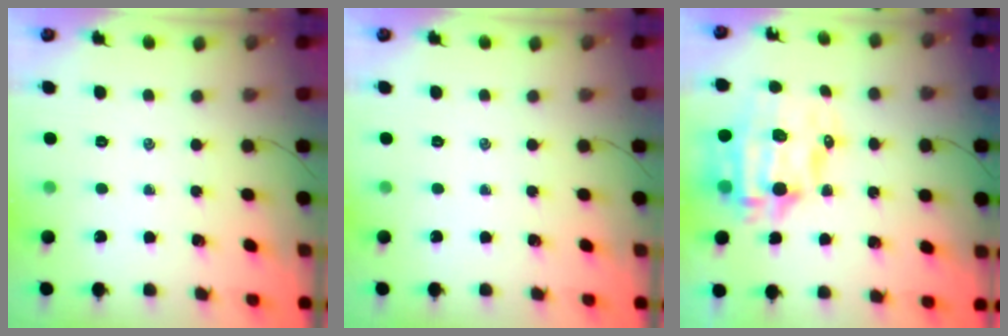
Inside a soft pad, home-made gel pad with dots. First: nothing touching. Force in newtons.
{"total": 0.0}
{"total": 14.1, "press": 13.8, "slide": 3.1}